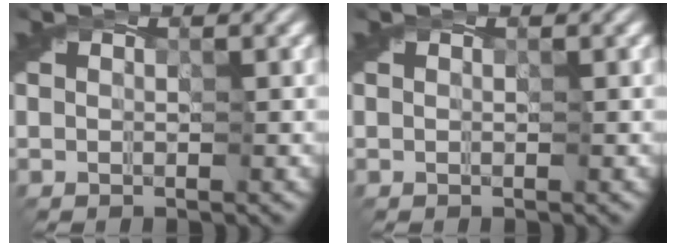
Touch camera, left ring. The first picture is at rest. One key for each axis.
{"total": 0.0}